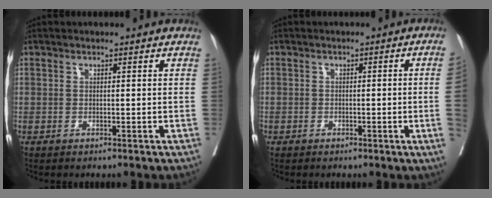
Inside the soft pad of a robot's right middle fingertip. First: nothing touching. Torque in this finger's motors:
{"motor_torque": [0.94, -1.19, -0.85, -0.21]}